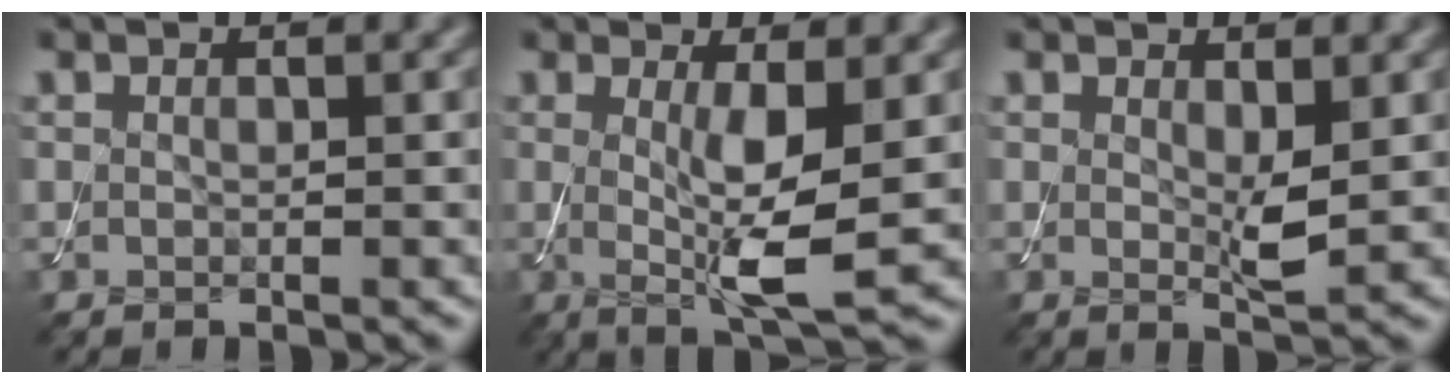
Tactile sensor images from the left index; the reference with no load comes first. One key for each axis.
{"total": 5.5, "fx": -0.1, "fy": 1.0, "fz": 5.4, "tx": -0.096, "ty": -0.015, "tz": 0.003}
{"total": 2.1, "fx": 0.5, "fy": 0.5, "fz": 2.0, "tx": -0.039, "ty": -0.008, "tz": 0.010}